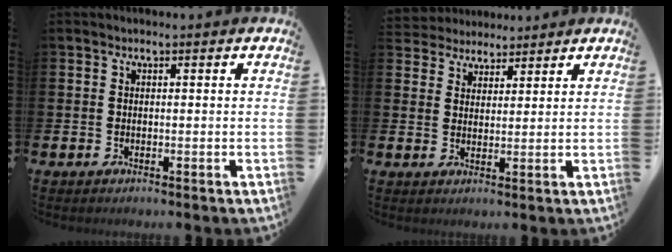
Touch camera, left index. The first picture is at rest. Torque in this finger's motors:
{"motor_torque": [0.72, -0.78, 1.05, 0.21]}